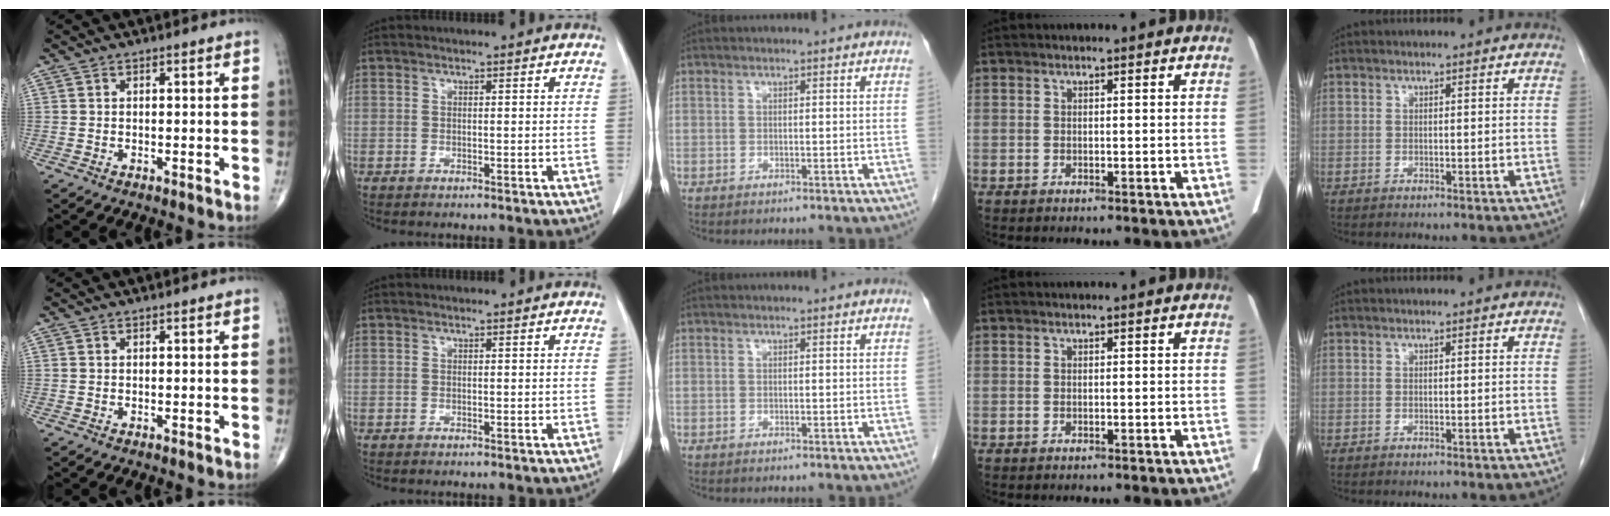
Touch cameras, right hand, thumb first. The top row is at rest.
{}